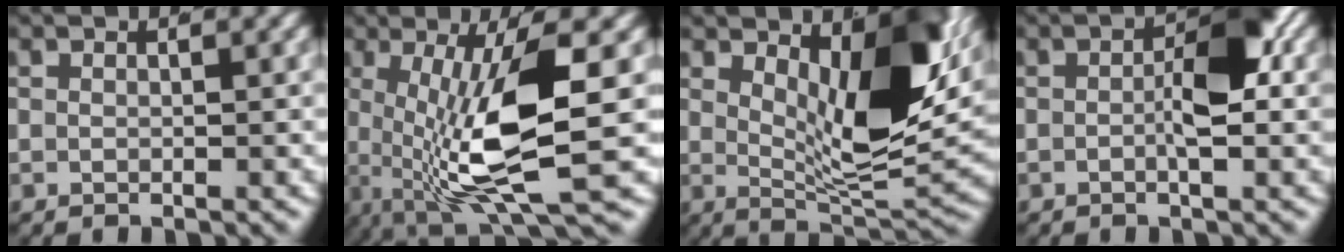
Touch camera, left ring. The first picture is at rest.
{"total": 10.8, "force": [-0.1, 3.3, 10.2], "torque": [-0.191, -0.032, 0.017]}
{"total": 9.8, "force": [3.4, 2.8, 8.7], "torque": [-0.121, -0.018, 0.060]}
{"total": 5.3, "force": [-0.1, 2.0, 4.9], "torque": [-0.066, 0.001, -0.008]}